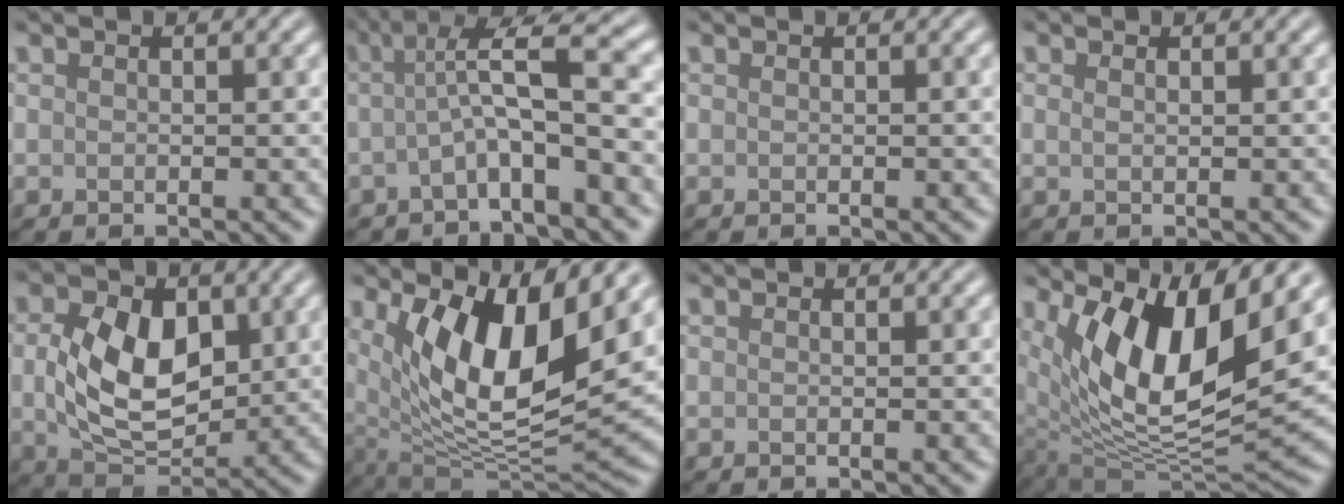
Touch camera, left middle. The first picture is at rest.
{"total": 5.6, "force": [-0.4, 1.1, 5.5], "torque": [-0.087, 0.019, -0.014]}
{"total": 0.0}
{"total": 0.5, "force": [0.5, 0.1, 0.2], "torque": [-0.003, -0.003, 0.006]}
{"total": 7.6, "force": [1.0, 4.8, 5.8], "torque": [-0.113, 0.002, 0.021]}
{"total": 10.8, "force": [4.3, 3.9, 9.1], "torque": [-0.160, -0.015, 0.084]}
{"total": 0.0}
{"total": 13.1, "force": [6.1, 5.1, 10.5], "torque": [-0.185, -0.001, 0.111]}